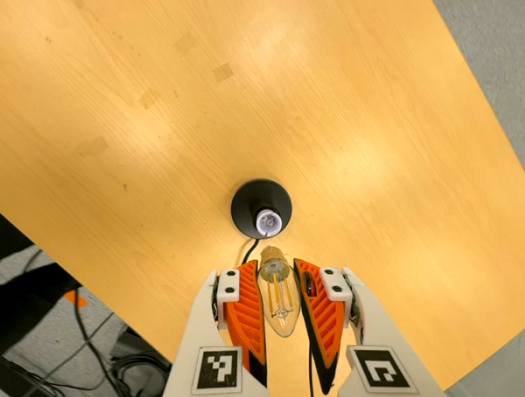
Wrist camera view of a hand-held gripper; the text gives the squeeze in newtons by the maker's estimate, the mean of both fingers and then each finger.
{"total": 20.3, "left": 21.9, "right": 18.7}